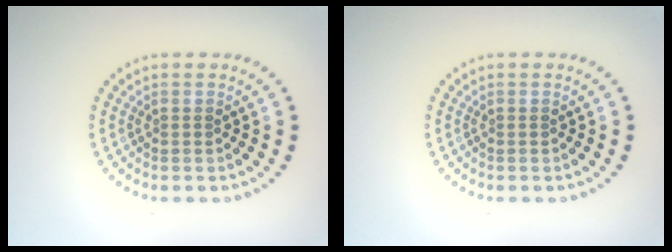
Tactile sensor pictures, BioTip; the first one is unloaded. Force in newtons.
{"total": 0.0}